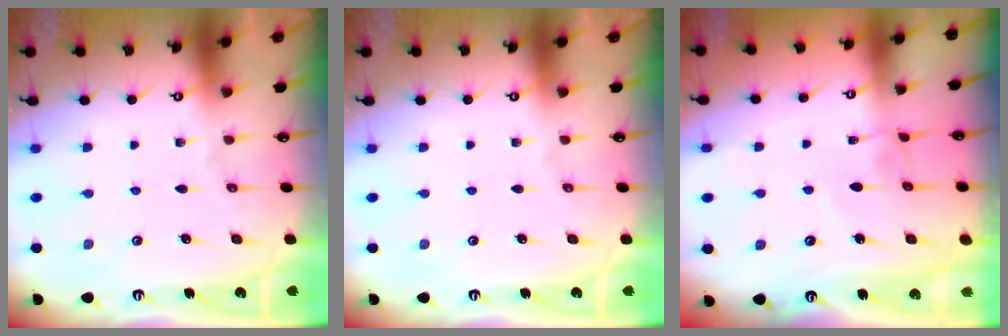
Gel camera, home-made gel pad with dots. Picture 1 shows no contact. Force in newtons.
{"total": 0.0}
{"total": 2.4, "press": 2.4, "slide": 0.2}